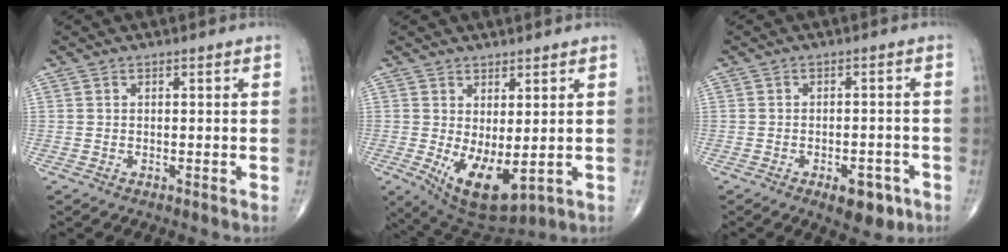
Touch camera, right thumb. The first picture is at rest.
{"total": 9.9, "force": [-1.0, 4.5, 8.8], "torque": [-0.141, -0.019, 0.006]}
{"total": 5.9, "force": [-3.1, 2.9, 4.1], "torque": [-0.038, 0.011, -0.037]}